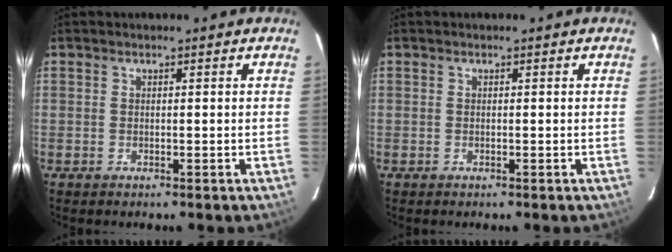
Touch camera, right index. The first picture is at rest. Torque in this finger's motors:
{"motor_torque": [0.00, 0.00, 0.01, 0.00]}